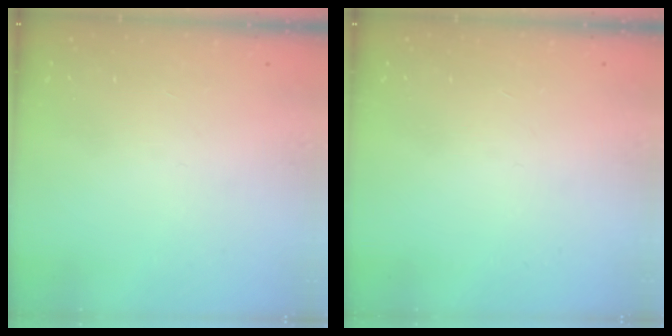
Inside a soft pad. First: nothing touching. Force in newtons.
{"total": 0.0}